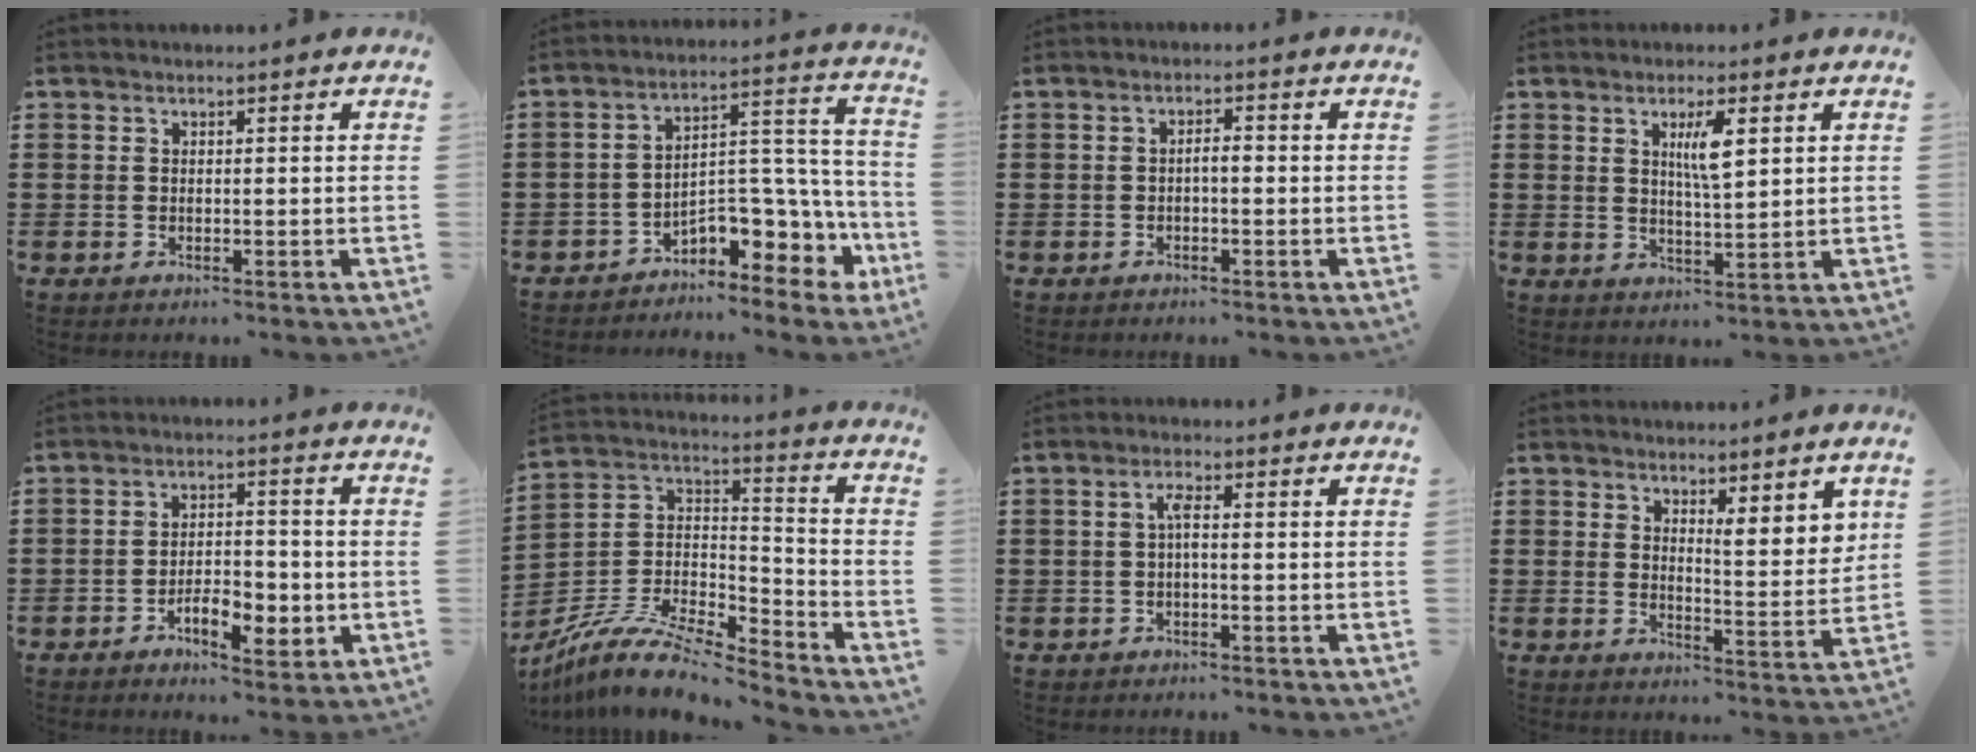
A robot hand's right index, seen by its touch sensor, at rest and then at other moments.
{"total": 7.1, "force": [-2.9, 4.7, 4.4], "torque": [-0.066, -0.023, -0.050]}
{"total": 1.6, "force": [-0.5, 0.5, 1.5], "torque": [-0.028, 0.002, -0.011]}
{"total": 4.6, "force": [1.7, 1.0, 4.1], "torque": [-0.070, 0.000, 0.022]}
{"total": 6.5, "force": [-2.8, 3.0, 5.1], "torque": [-0.081, 0.006, -0.052]}
{"total": 10.2, "force": [-8.7, 2.7, 4.6], "torque": [-0.100, 0.016, -0.176]}
{"total": 2.1, "force": [-0.2, 0.4, 2.1], "torque": [-0.042, 0.005, -0.006]}
{"total": 4.4, "force": [3.8, 1.1, 2.0], "torque": [-0.036, -0.014, 0.065]}